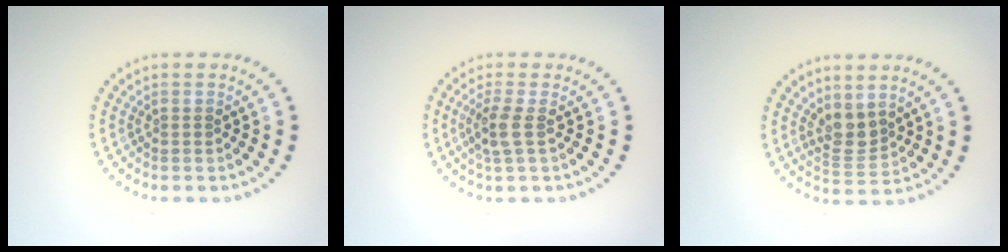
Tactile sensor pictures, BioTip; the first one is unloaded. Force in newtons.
{"total": 2.1, "press": 1.8, "slide": 1.2}
{"total": 2.7, "press": 2.2, "slide": 1.5}